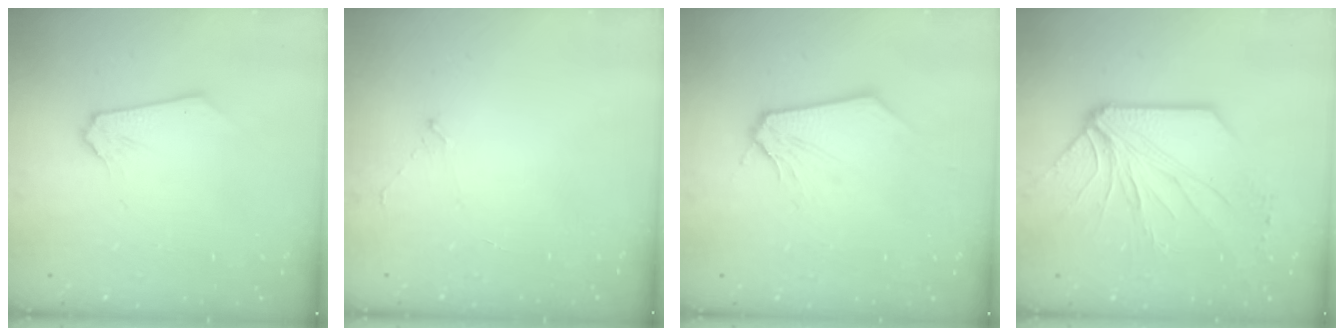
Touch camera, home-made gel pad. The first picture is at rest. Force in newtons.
{"total": 2.4, "press": 2.4, "slide": 0.2}
{"total": 0.7, "press": 0.7, "slide": 0.2}
{"total": 9.6, "press": 9.5, "slide": 1.7}